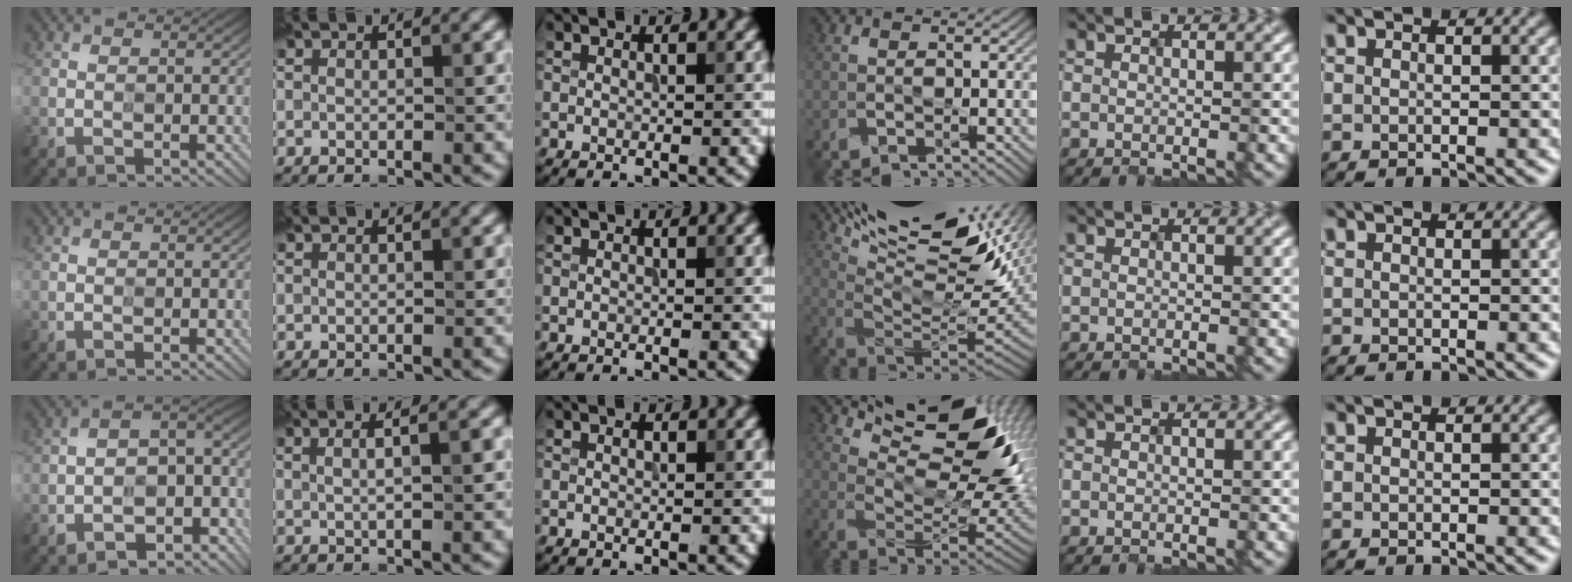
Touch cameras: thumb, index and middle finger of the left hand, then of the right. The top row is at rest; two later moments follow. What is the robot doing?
{"motion": "wipe", "object": "glasses"}